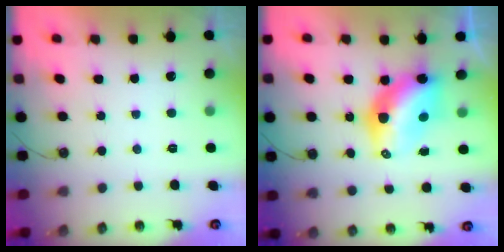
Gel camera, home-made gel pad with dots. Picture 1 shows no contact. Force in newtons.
{"total": 10.1, "press": 10.0, "slide": 0.9}